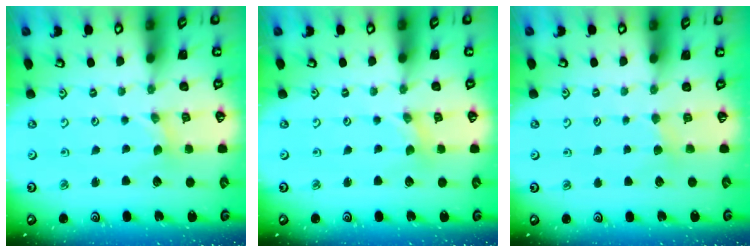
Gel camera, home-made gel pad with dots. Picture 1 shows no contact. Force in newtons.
{"total": 0.0}
{"total": 2.3, "press": 2.2, "slide": 0.3}